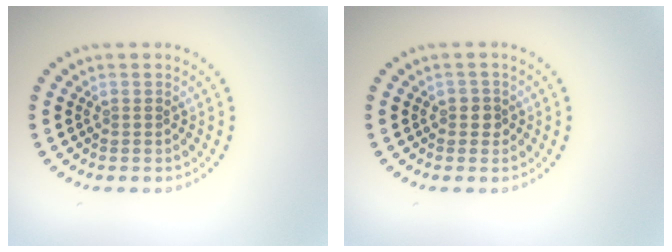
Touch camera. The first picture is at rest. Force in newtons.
{"total": 1.3, "press": 1.1, "slide": 0.6}